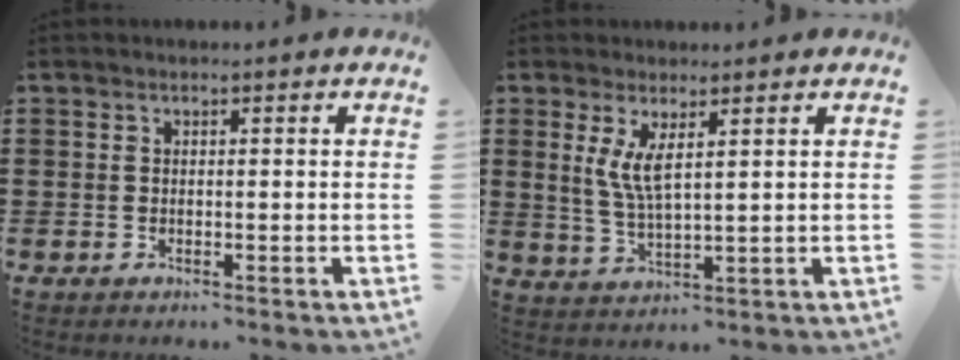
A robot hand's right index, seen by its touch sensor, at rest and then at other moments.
{"total": 4.8, "force": [2.1, 0.9, 4.2], "torque": [-0.090, -0.002, 0.037]}